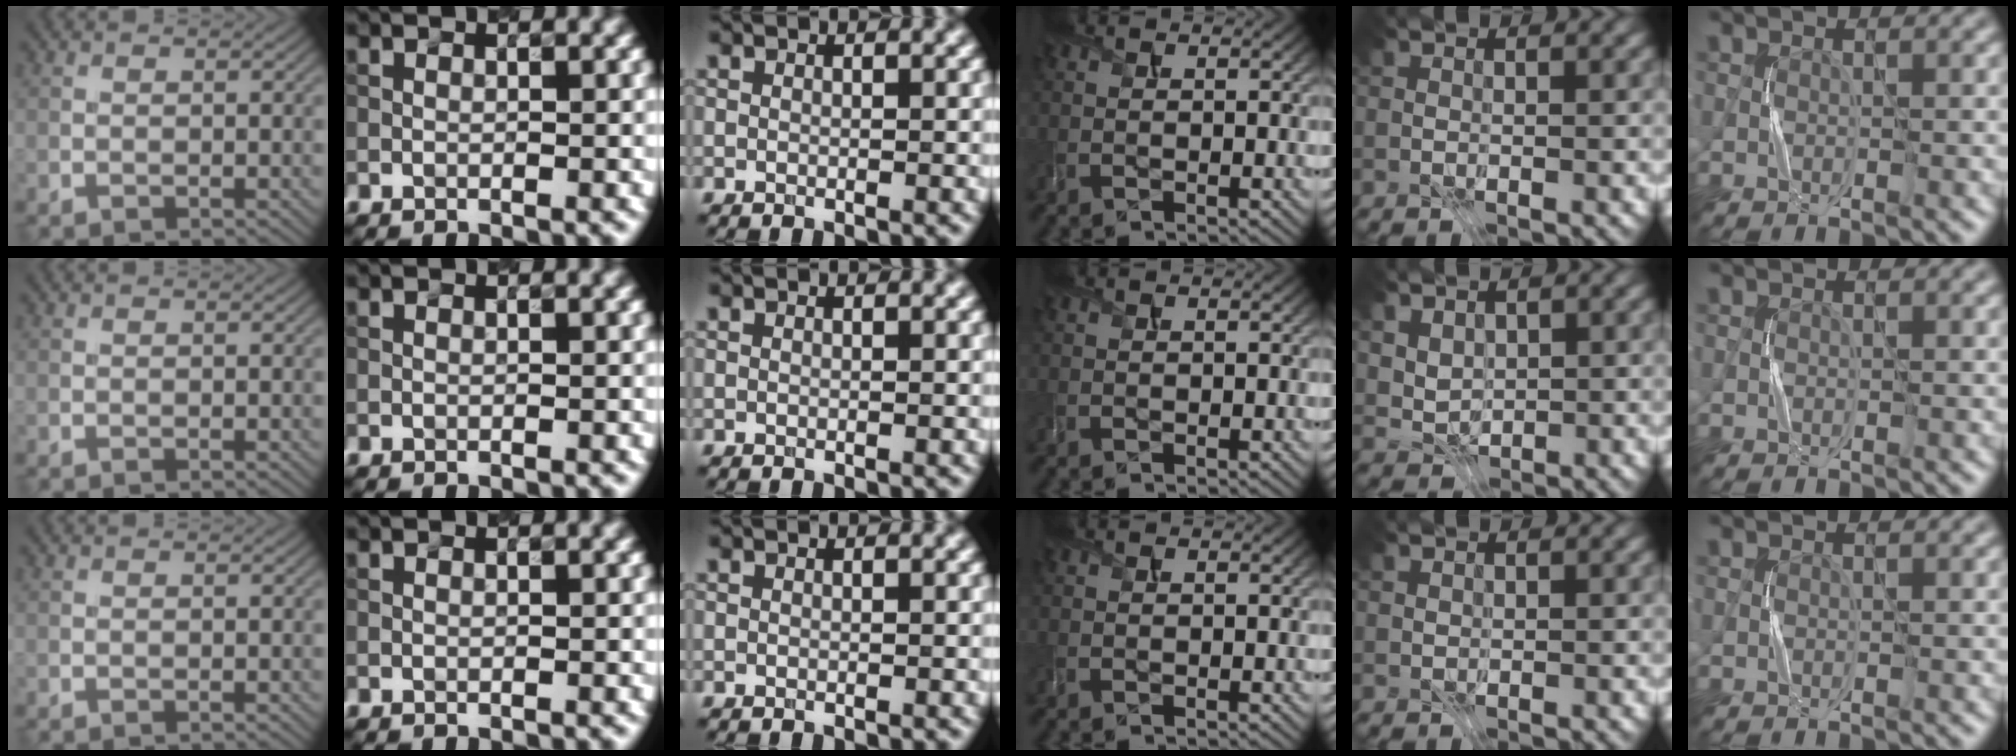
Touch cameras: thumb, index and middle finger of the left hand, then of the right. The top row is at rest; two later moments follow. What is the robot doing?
{"motion": "press", "object": "joystick"}